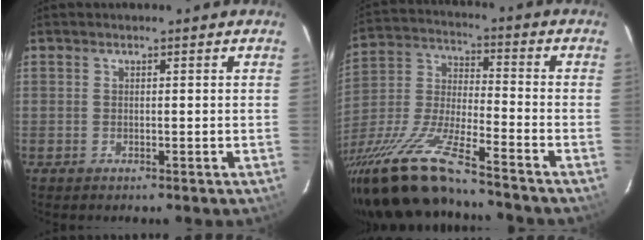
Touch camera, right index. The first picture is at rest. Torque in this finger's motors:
{"motor_torque": [2.14, 0.00, 1.05, 0.21]}